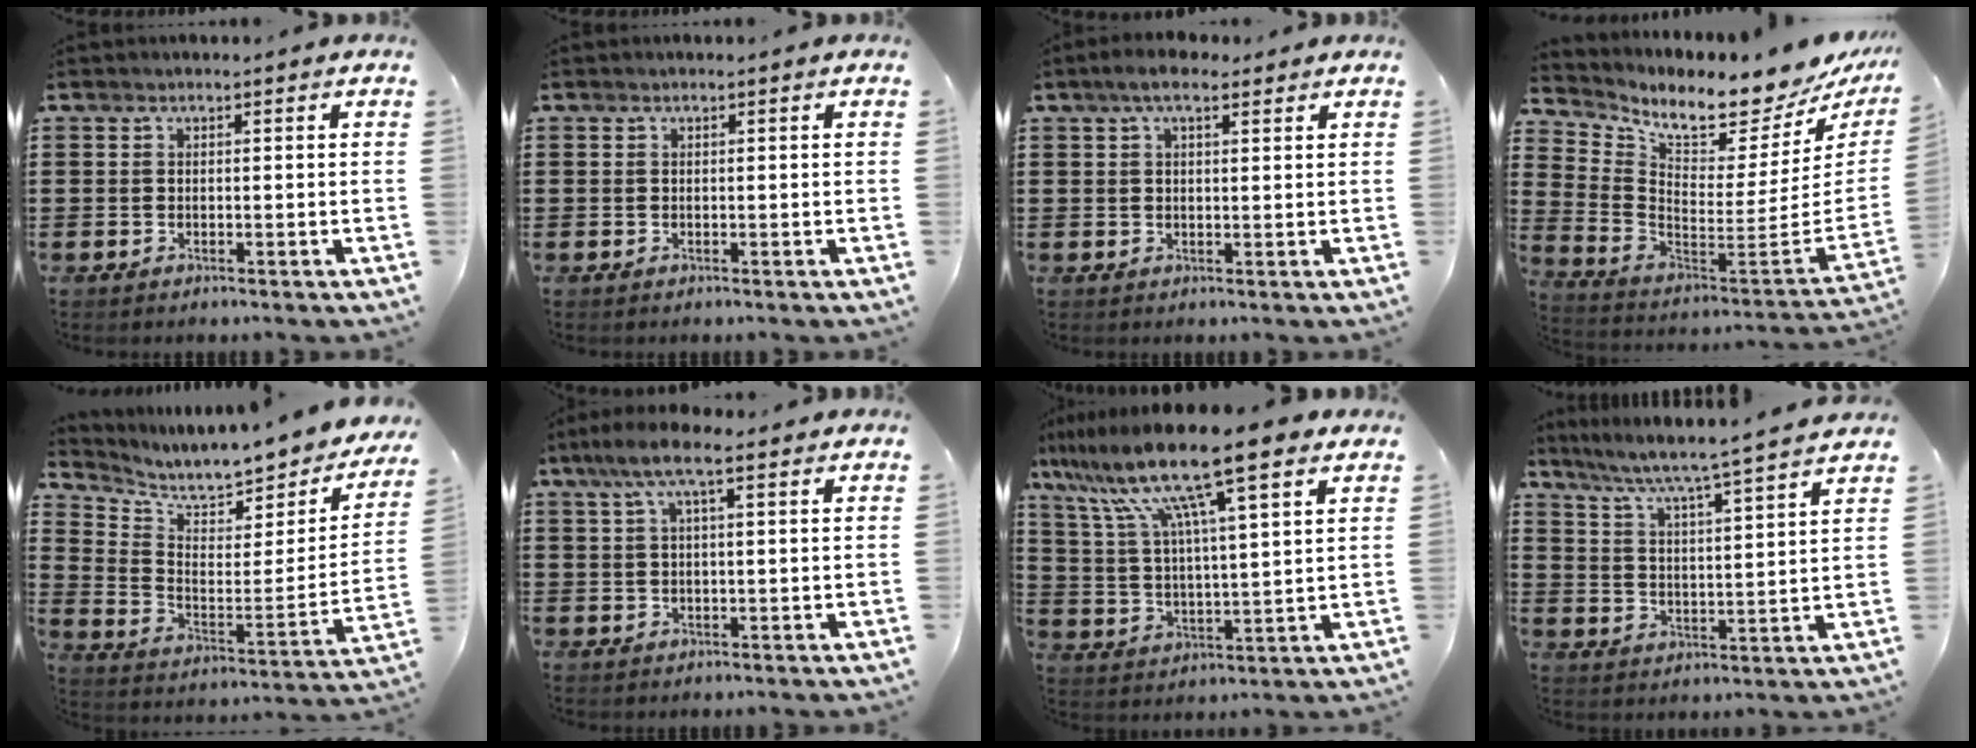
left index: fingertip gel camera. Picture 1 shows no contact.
{"total": 0.0}
{"total": 4.0, "force": [2.4, 1.4, 2.8], "torque": [-0.060, 0.008, 0.043]}
{"total": 6.9, "force": [6.3, 1.1, 2.7], "torque": [-0.076, -0.073, 0.101]}
{"total": 5.4, "force": [5.1, 0.5, 1.7], "torque": [-0.055, -0.061, 0.081]}
{"total": 6.2, "force": [3.5, 1.6, 5.0], "torque": [-0.105, 0.006, 0.060]}
{"total": 15.0, "force": [10.6, 1.7, 10.5], "torque": [-0.234, -0.038, 0.174]}
{"total": 4.8, "force": [4.3, -0.7, 2.0], "torque": [-0.061, -0.038, 0.064]}